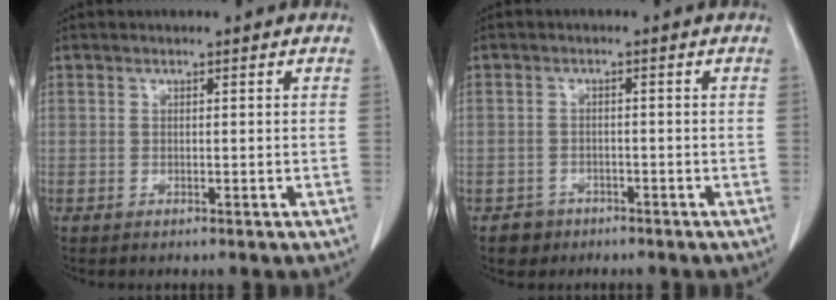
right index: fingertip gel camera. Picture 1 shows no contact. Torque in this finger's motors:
{"motor_torque": [-1.06, 0.62, -0.89, -0.21]}